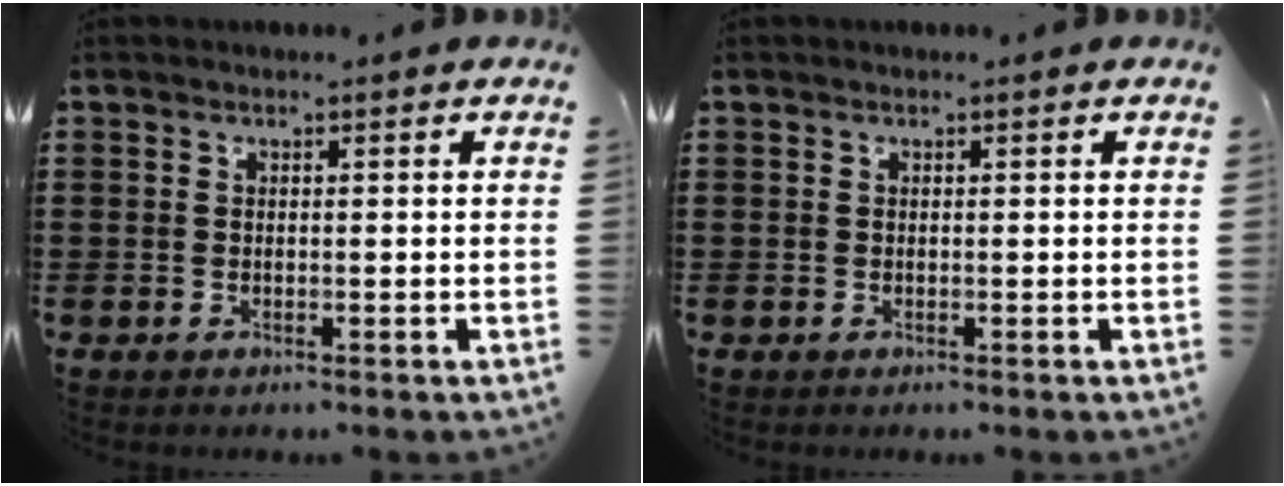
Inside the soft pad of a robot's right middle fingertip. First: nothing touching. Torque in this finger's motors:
{"motor_torque": [0.00, 0.00, -0.02, 0.00]}